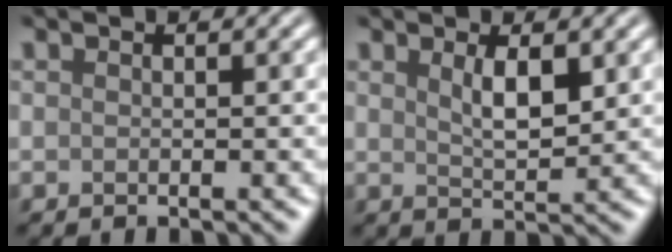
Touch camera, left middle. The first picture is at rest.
{"total": 2.8, "force": [1.1, 0.8, 2.4], "torque": [-0.044, -0.003, 0.022]}